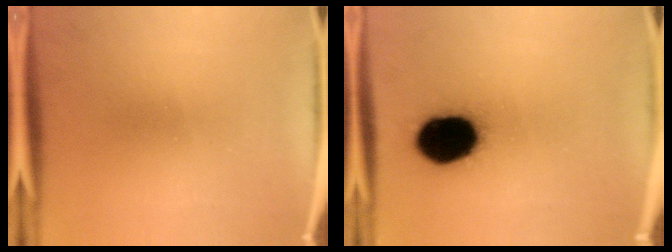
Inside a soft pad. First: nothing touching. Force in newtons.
{"total": 19.5}